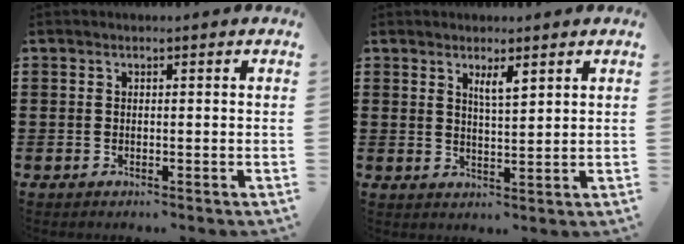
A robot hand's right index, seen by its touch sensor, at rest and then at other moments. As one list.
[{"total": 2.9, "force": [1.9, 0.6, 2.1], "torque": [-0.044, 0.003, 0.031]}]